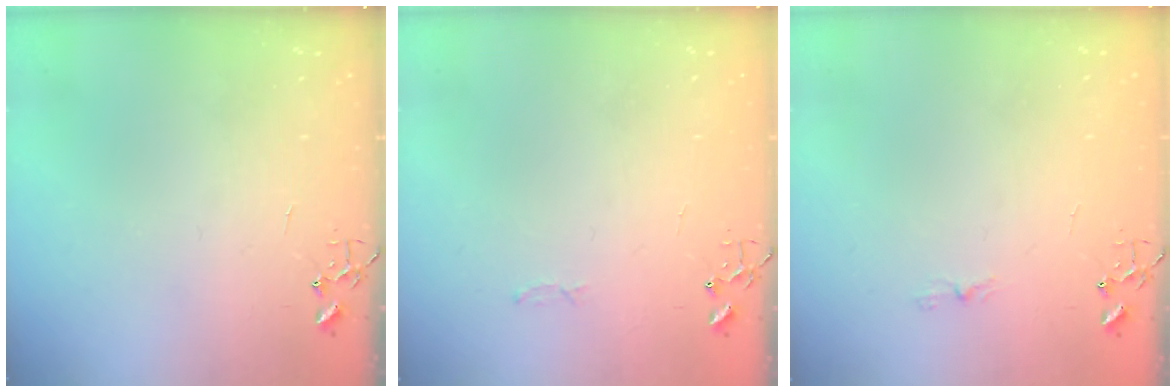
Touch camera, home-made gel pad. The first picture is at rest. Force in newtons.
{"total": 2.8, "press": 2.8, "slide": 0.4}
{"total": 3.5, "press": 3.5, "slide": 0.3}